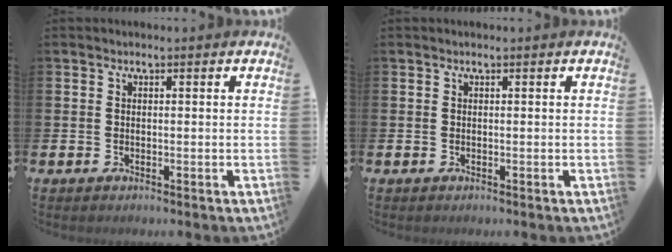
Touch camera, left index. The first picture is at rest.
{"total": 0.0}